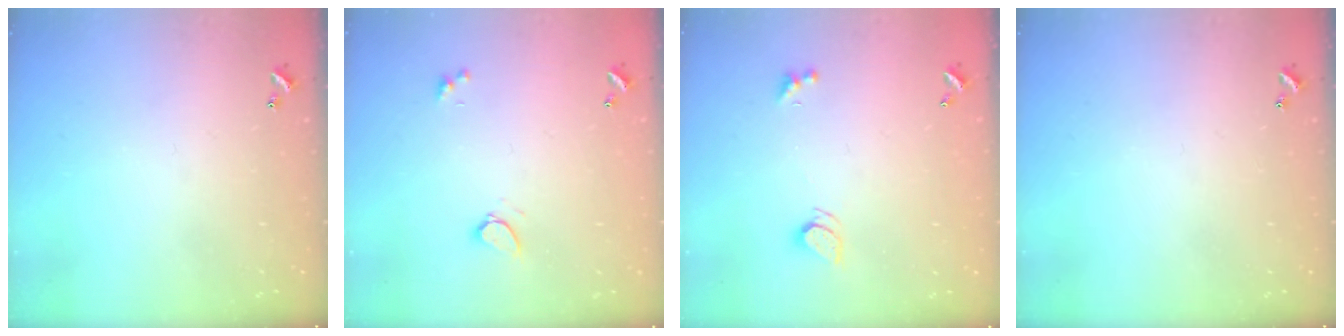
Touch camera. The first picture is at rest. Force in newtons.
{"total": 1.2, "press": 1.2, "slide": 0.3}
{"total": 2.2, "press": 2.2, "slide": 0.3}
{"total": 0.0}